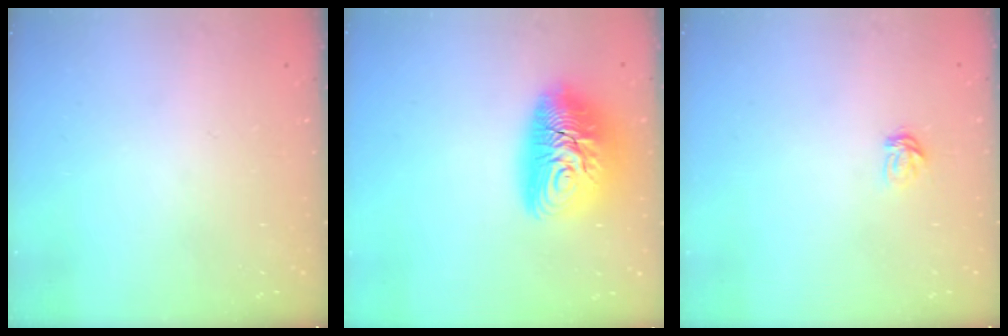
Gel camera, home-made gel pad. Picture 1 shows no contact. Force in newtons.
{"total": 14.8, "press": 14.7, "slide": 1.5}
{"total": 3.7, "press": 3.7, "slide": 0.4}